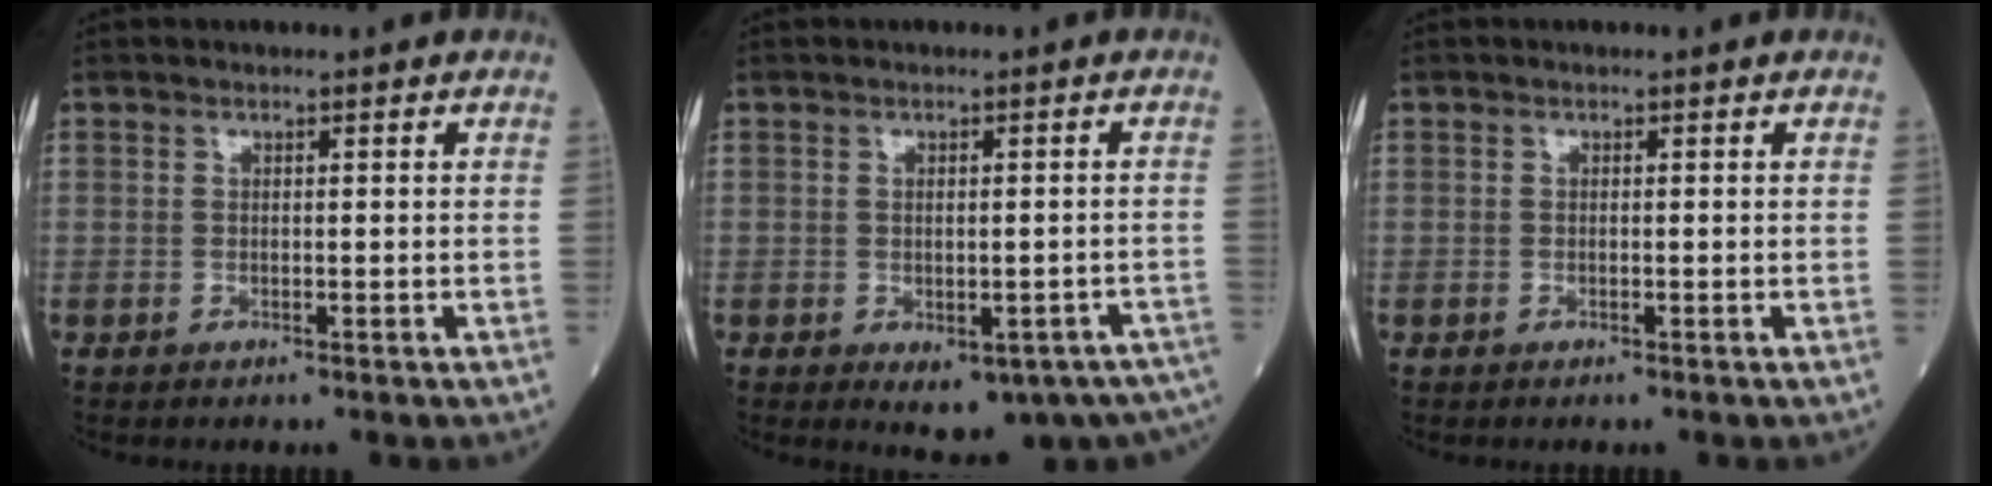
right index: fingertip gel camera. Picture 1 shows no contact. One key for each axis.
{"total": 11.5, "fx": -8.3, "fy": 5.0, "fz": 6.2, "tx": -0.046, "ty": 0.002, "tz": -0.089}
{"total": 0.0}